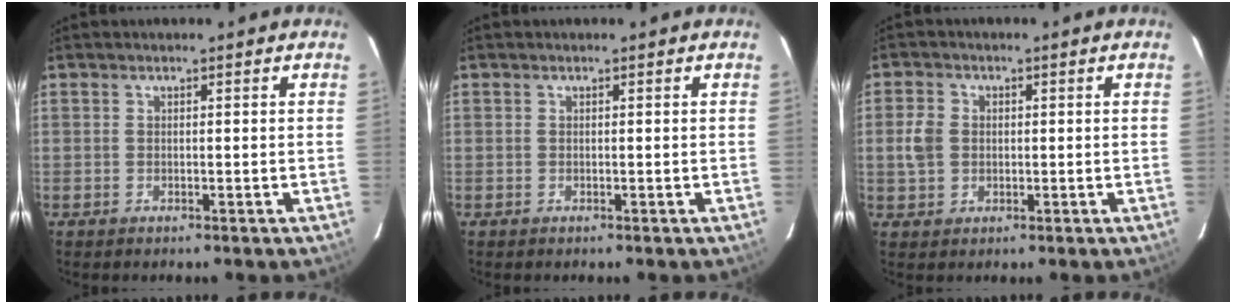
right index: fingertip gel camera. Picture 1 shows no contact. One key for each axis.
{"total": 0.0}
{"total": 4.4, "fx": -0.1, "fy": 3.8, "fz": 2.2, "tx": -0.049, "ty": 0.008, "tz": -0.001}